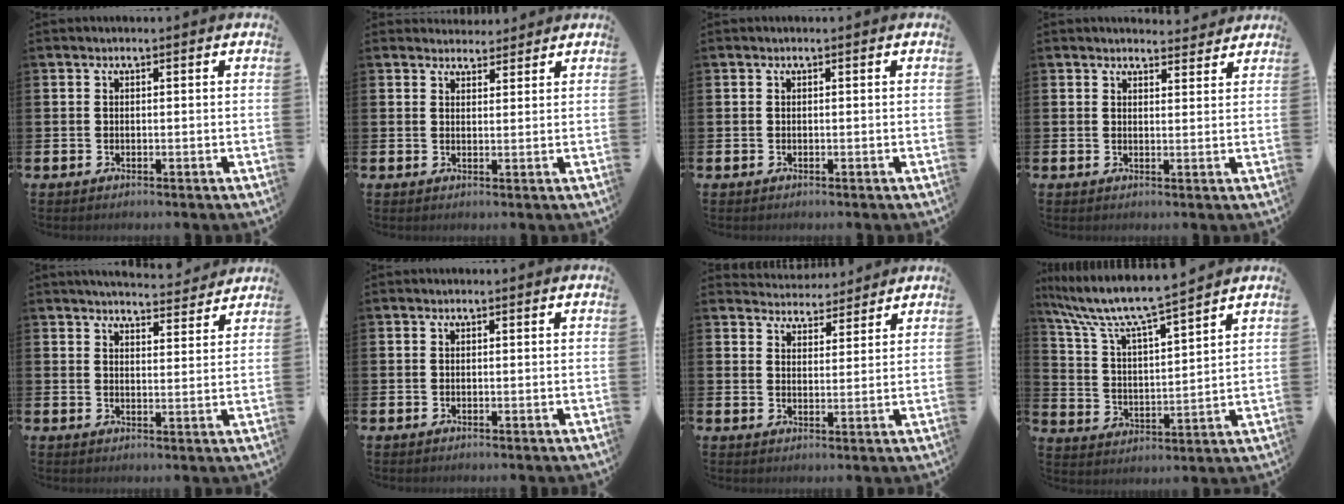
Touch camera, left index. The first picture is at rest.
{"total": 3.0, "force": [2.9, 0.9, -0.3], "torque": [0.007, -0.015, 0.052]}
{"total": 0.0}
{"total": 2.9, "force": [2.9, 0.5, 0.0], "torque": [0.004, -0.017, 0.050]}
{"total": 4.7, "force": [4.7, 0.4, 0.2], "torque": [-0.007, -0.035, 0.082]}
{"total": 0.0}
{"total": 4.3, "force": [4.1, 0.9, -0.4], "torque": [-0.005, -0.025, 0.075]}
{"total": 8.7, "force": [8.0, 0.5, 3.3], "torque": [-0.105, -0.053, 0.136]}